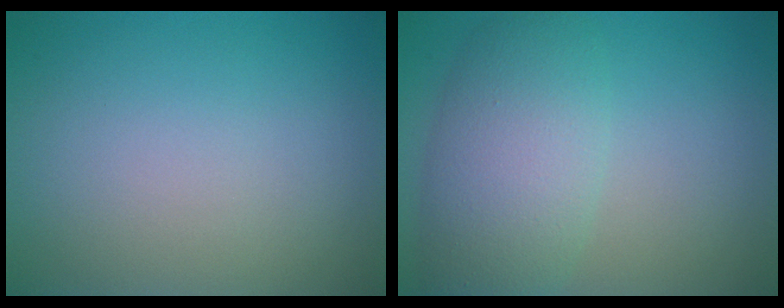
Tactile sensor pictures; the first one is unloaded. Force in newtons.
{"total": 6.1, "press": 6.1, "slide": 0.1}